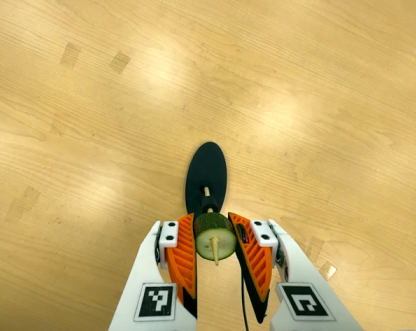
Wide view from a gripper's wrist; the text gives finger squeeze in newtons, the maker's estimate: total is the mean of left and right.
{"total": 10.1, "left": 9.1, "right": 11.0}